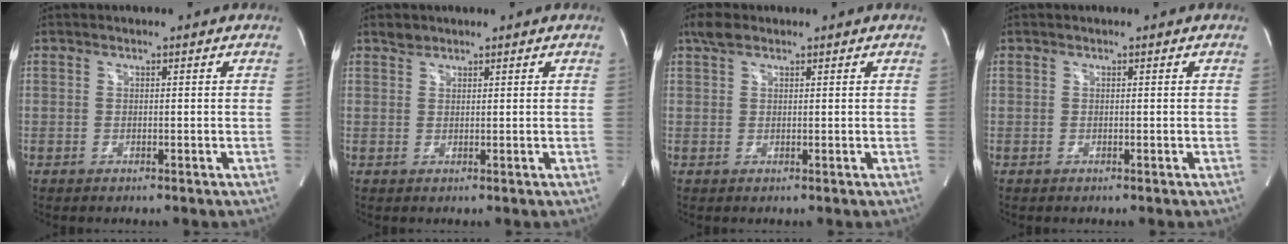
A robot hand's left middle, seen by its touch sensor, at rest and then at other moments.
{"total": 1.2, "force": [1.1, 0.5, 0.1], "torque": [-0.002, 0.004, 0.020]}
{"total": 2.3, "force": [1.7, 1.0, 1.1], "torque": [-0.027, 0.015, 0.034]}
{"total": 0.0}